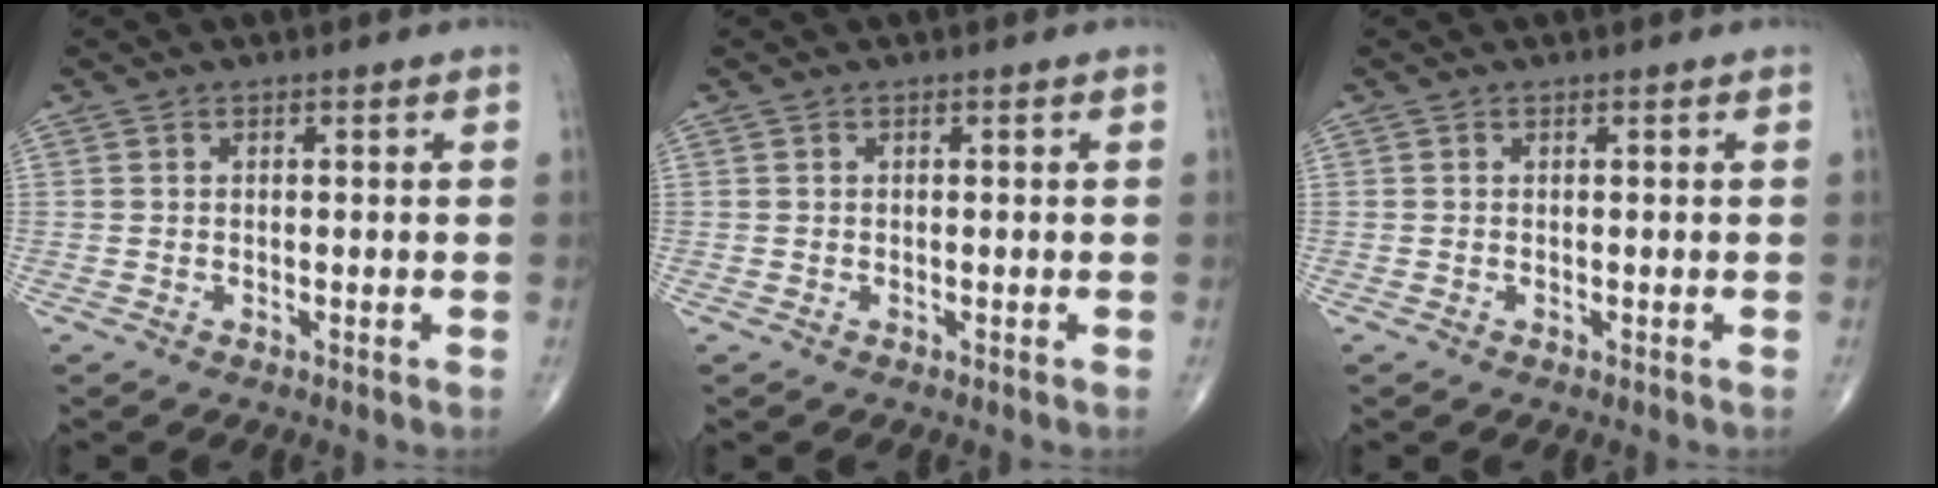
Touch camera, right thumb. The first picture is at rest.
{"total": 0.0}
{"total": 0.0}